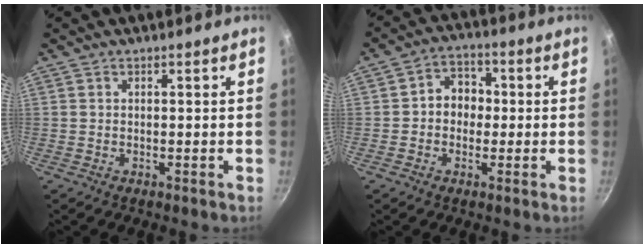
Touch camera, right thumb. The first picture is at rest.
{"total": 6.6, "force": [-0.1, 5.5, 3.7], "torque": [-0.014, 0.016, -0.012]}